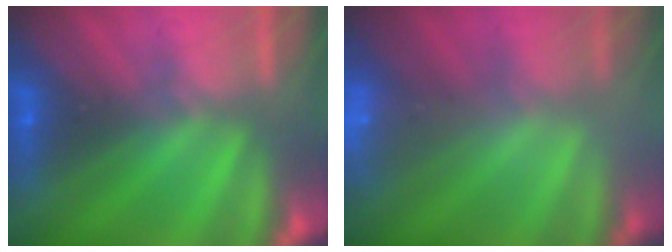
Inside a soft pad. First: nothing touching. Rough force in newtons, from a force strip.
{"total": 2.3}